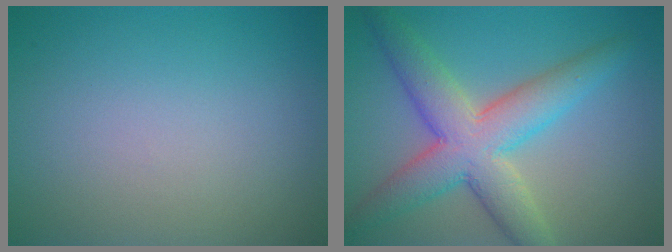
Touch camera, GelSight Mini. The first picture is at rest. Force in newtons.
{"total": 7.5, "press": 7.5, "slide": 0.3}